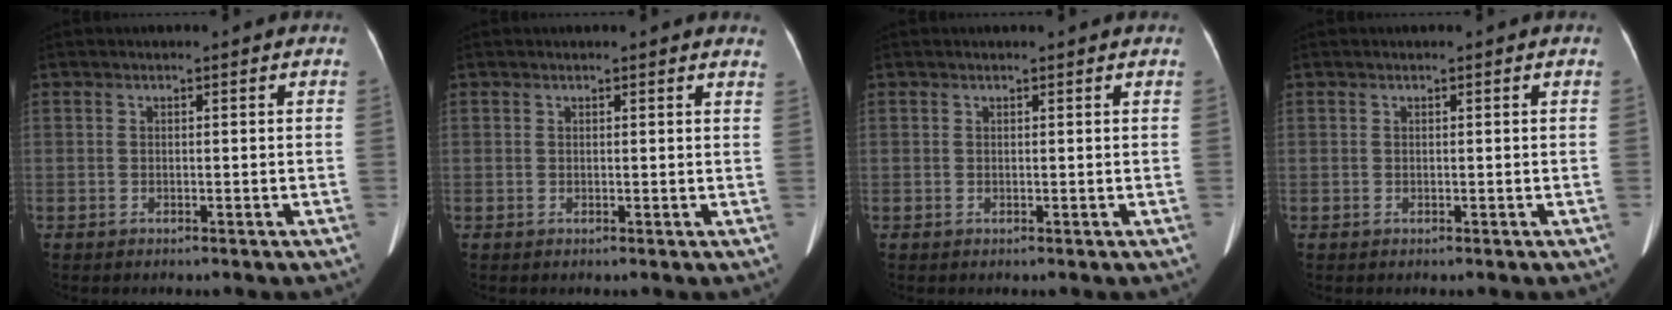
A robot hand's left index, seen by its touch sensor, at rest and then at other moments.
{"total": 3.9, "force": [3.8, 0.7, 0.9], "torque": [-0.001, -0.009, 0.017]}
{"total": 1.3, "force": [1.2, 0.0, 0.3], "torque": [-0.012, 0.006, 0.012]}
{"total": 0.0}